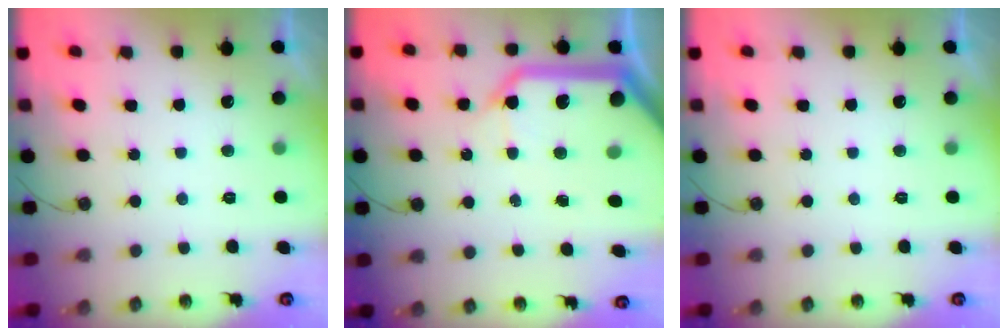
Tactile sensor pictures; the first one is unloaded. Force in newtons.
{"total": 21.5, "press": 21.3, "slide": 3.1}
{"total": 0.0}